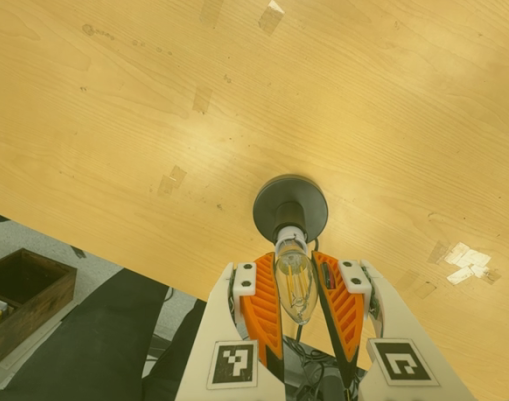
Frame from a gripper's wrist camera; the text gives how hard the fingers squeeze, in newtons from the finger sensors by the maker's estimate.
{"total": 12.4, "left": 11.6, "right": 13.2}